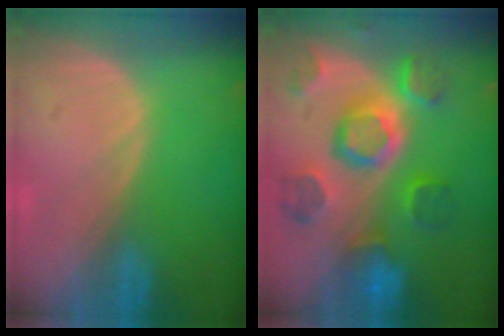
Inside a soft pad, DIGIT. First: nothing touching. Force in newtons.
{"total": 11.4, "press": 10.1, "slide": 5.2}